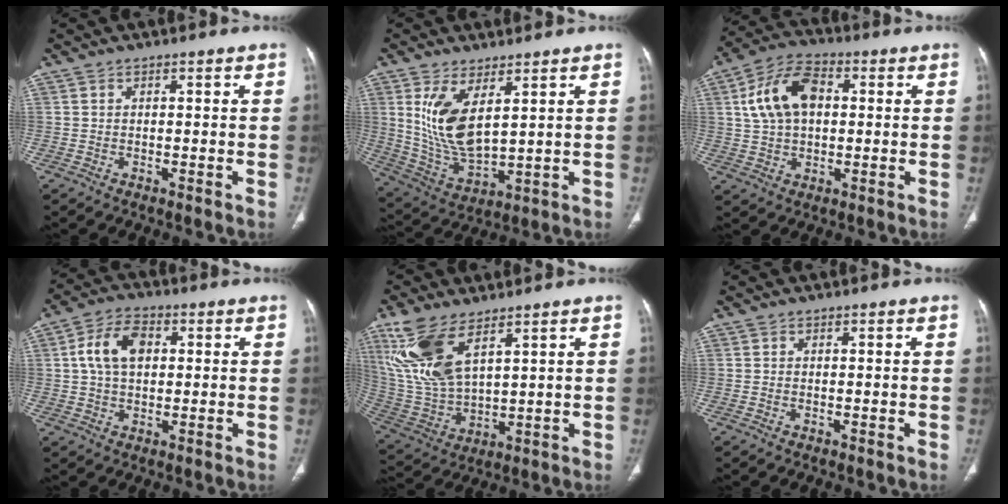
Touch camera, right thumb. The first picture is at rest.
{"total": 12.1, "force": [4.2, 5.4, 10.0], "torque": [-0.193, -0.030, 0.102]}
{"total": 12.3, "force": [2.3, 7.8, 9.2], "torque": [-0.165, 0.020, 0.037]}
{"total": 8.7, "force": [1.6, 5.6, 6.5], "torque": [-0.116, 0.016, 0.026]}
{"total": 14.7, "force": [7.6, 6.5, 10.8], "torque": [-0.233, -0.024, 0.170]}
{"total": 0.0}